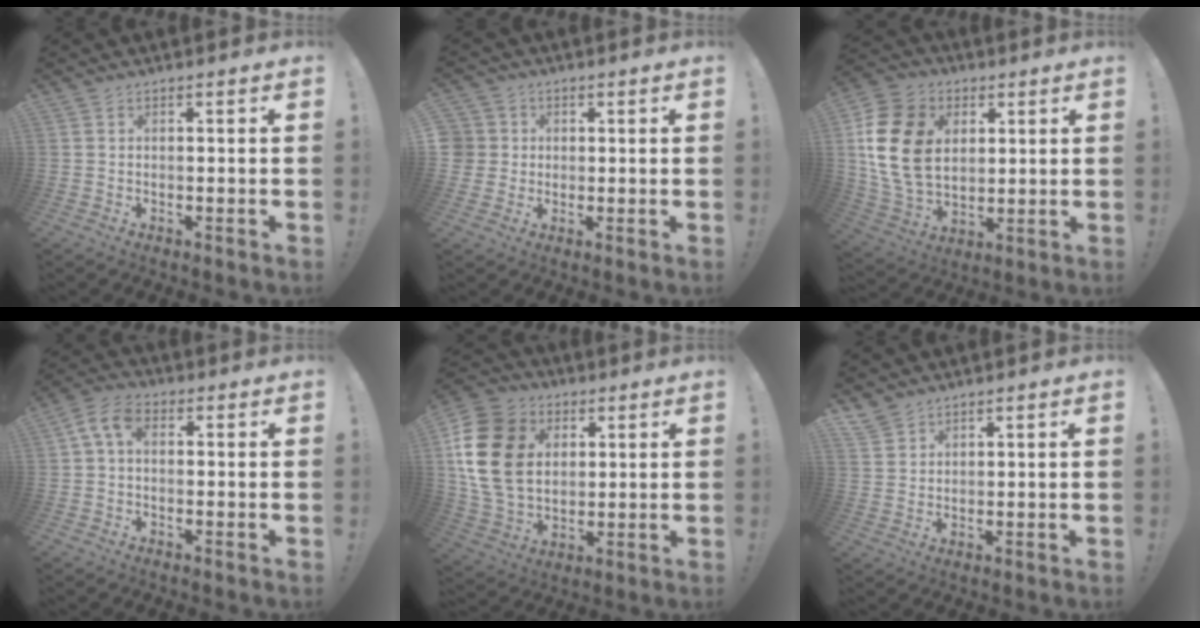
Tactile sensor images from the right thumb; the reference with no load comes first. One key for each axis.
{"total": 5.3, "fx": 0.7, "fy": 5.2, "fz": 0.8, "tx": -0.018, "ty": -0.001, "tz": 0.014}
{"total": 18.8, "fx": 4.3, "fy": 14.2, "fz": 11.6, "tx": -0.226, "ty": -0.012, "tz": 0.084}
{"total": 6.4, "fx": 1.1, "fy": 3.9, "fz": 4.9, "tx": -0.111, "ty": 0.004, "tz": 0.024}
{"total": 19.5, "fx": 4.4, "fy": 14.8, "fz": 11.9, "tx": -0.228, "ty": -0.008, "tz": 0.086}
{"total": 4.1, "fx": 3.6, "fy": 1.7, "fz": 0.9, "tx": -0.014, "ty": -0.022, "tz": 0.068}